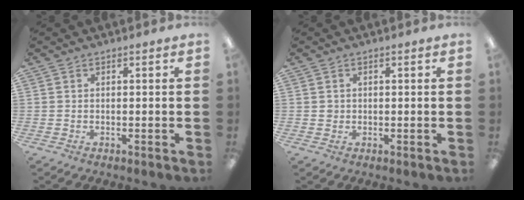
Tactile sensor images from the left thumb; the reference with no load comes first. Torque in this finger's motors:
{"motor_torque": [-0.12, -0.02, -0.03, -0.09, 0.00]}